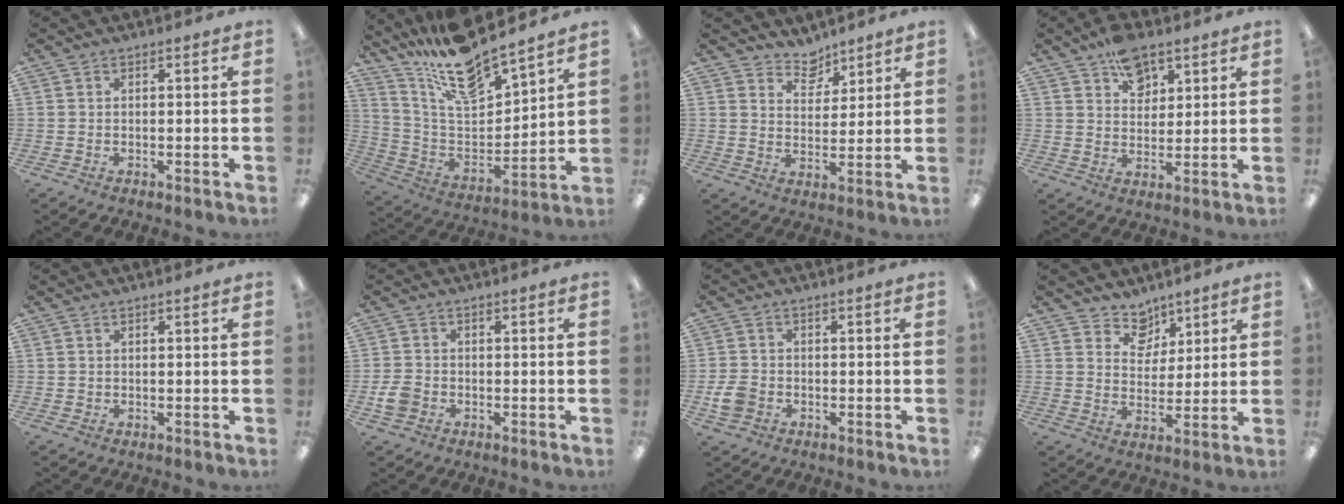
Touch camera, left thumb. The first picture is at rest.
{"total": 16.4, "force": [14.6, 2.9, 6.8], "torque": [-0.143, -0.110, 0.255]}
{"total": 6.2, "force": [5.6, 2.6, 0.8], "torque": [-0.010, -0.036, 0.102]}
{"total": 8.8, "force": [5.8, 5.3, 4.1], "torque": [-0.049, -0.029, 0.101]}
{"total": 0.6, "force": [0.3, 0.5, 0.0], "torque": [0.001, 0.004, 0.005]}
{"total": 3.7, "force": [-1.3, 3.0, 1.8], "torque": [-0.033, 0.006, -0.022]}
{"total": 4.2, "force": [-1.2, 3.5, 2.1], "torque": [-0.038, 0.000, -0.025]}
{"total": 7.2, "force": [5.5, 4.6, 0.3], "torque": [-0.005, -0.039, 0.102]}